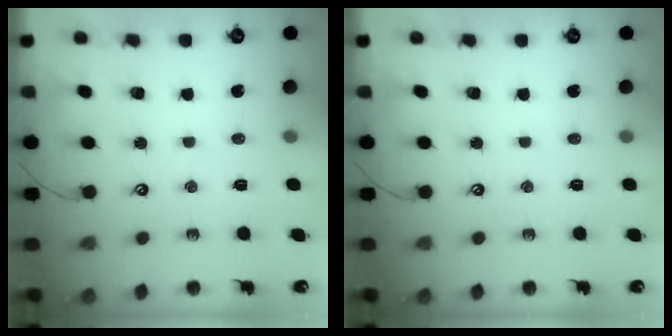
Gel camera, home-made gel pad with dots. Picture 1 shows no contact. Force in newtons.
{"total": 0.0}